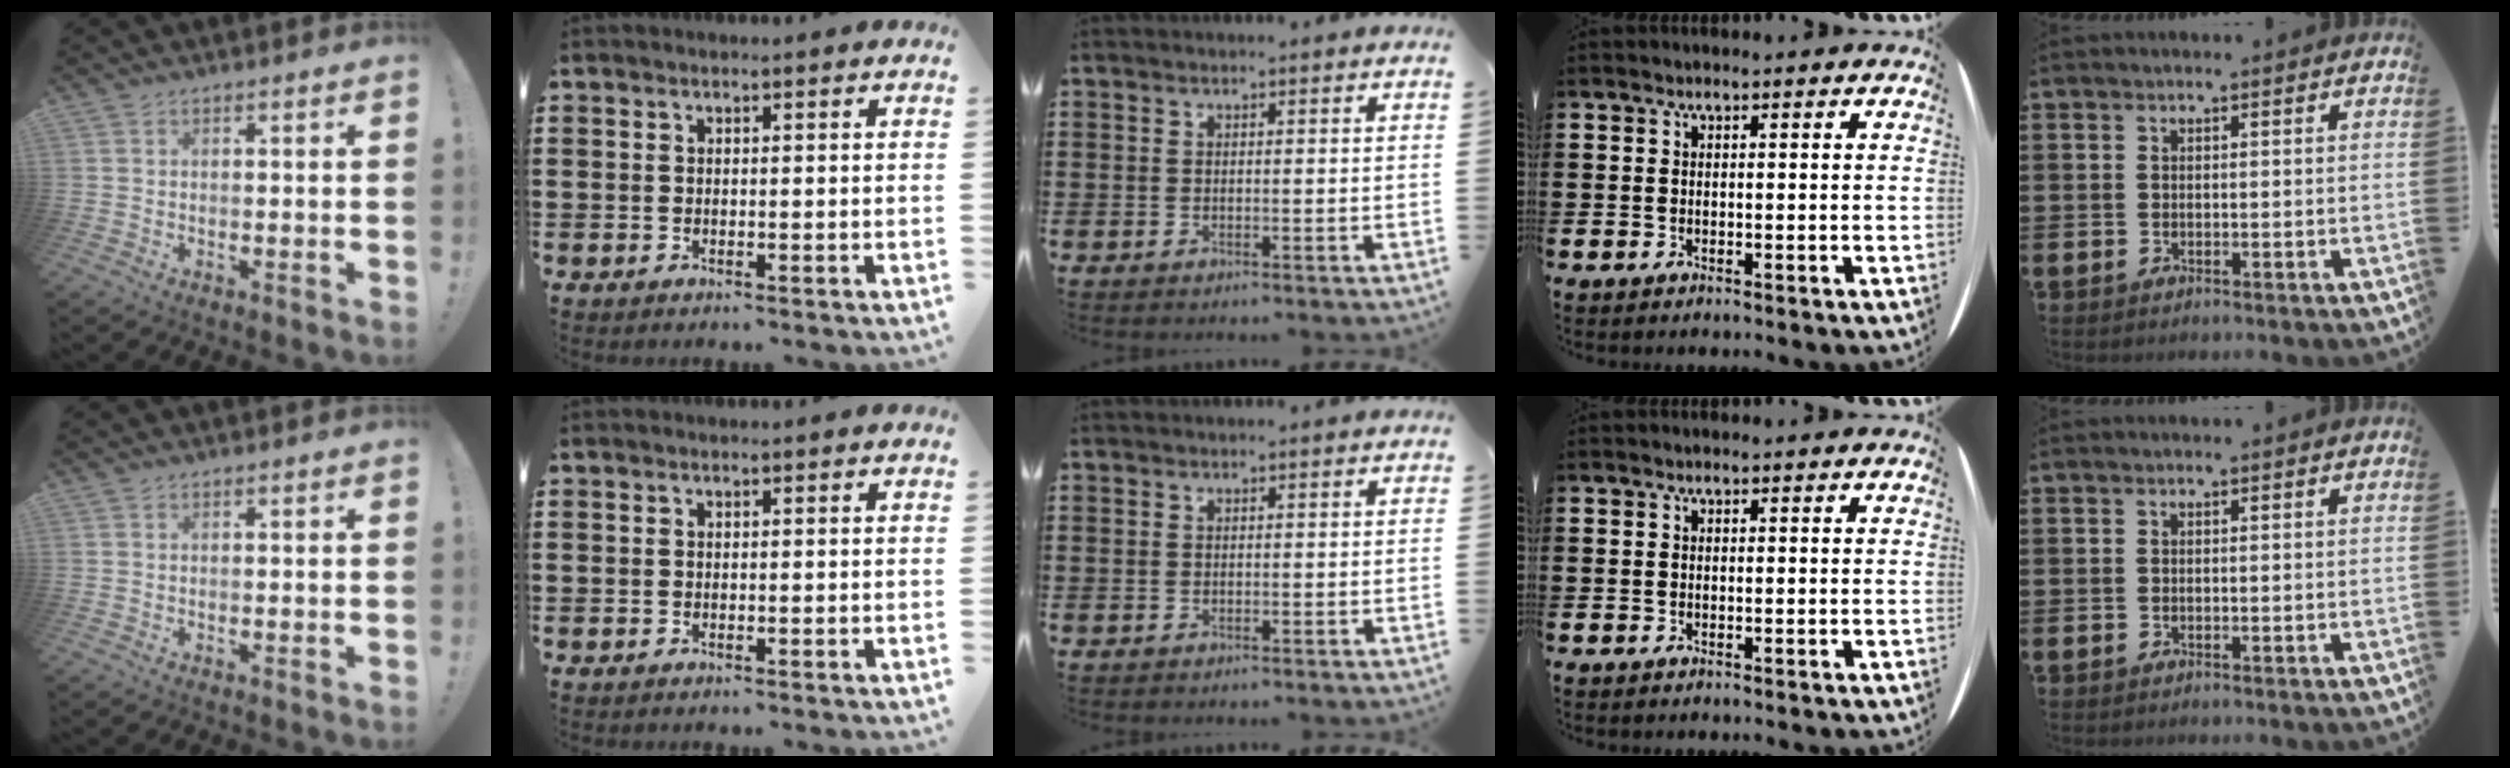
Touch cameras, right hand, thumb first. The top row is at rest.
{}